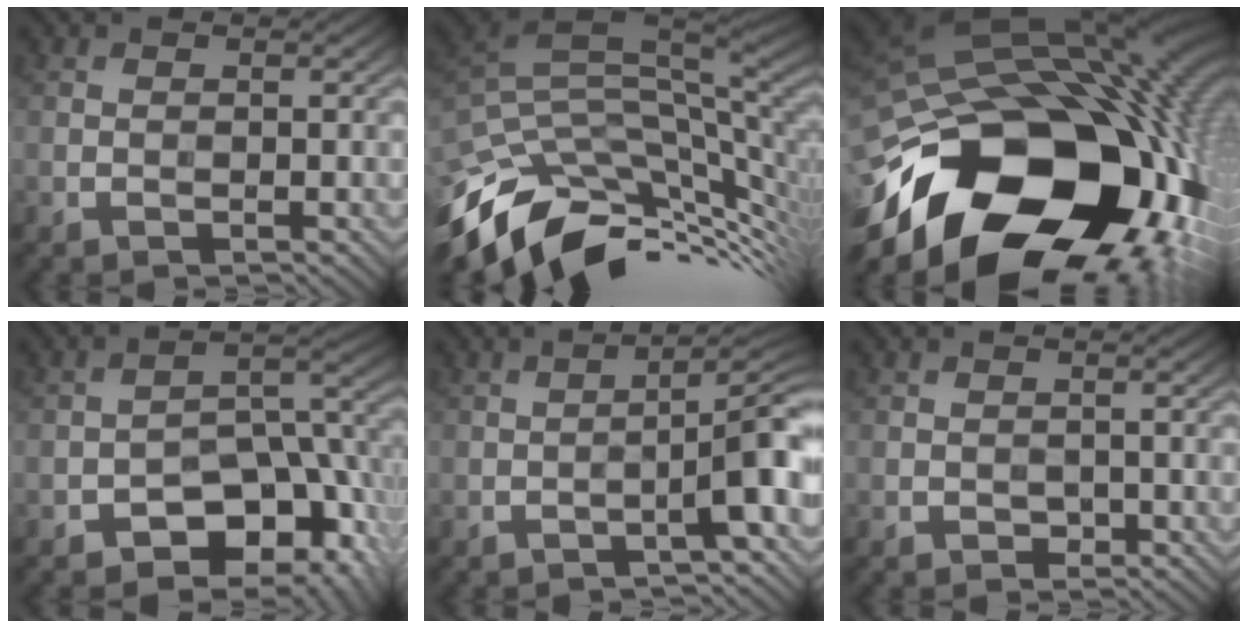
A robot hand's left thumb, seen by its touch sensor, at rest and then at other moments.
{"total": 13.6, "force": [-5.3, 6.2, 10.9], "torque": [-0.223, -0.010, -0.093]}
{"total": 22.7, "force": [-7.6, 14.6, 15.6], "torque": [-0.322, -0.058, -0.101]}
{"total": 10.8, "force": [-5.6, 6.0, 7.0], "torque": [-0.091, -0.007, -0.094]}
{"total": 6.6, "force": [-2.0, 1.1, 6.2], "torque": [-0.087, 0.022, -0.031]}
{"total": 1.3, "force": [-0.6, 0.9, 0.8], "torque": [-0.015, -0.001, -0.011]}